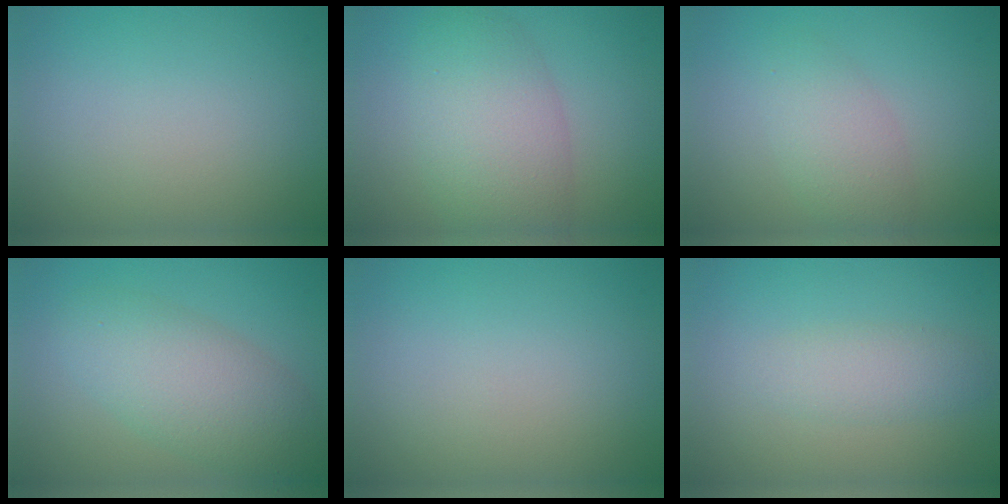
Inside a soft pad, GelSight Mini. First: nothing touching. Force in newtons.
{"total": 6.5, "press": 6.5, "slide": 0.2}
{"total": 2.9, "press": 2.9, "slide": 0.1}
{"total": 5.9, "press": 5.9, "slide": 0.1}
{"total": 0.0}
{"total": 2.2, "press": 2.2, "slide": 0.0}